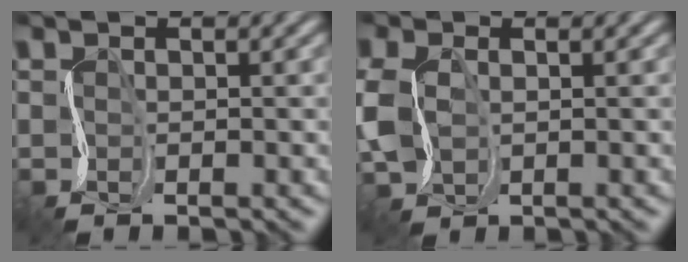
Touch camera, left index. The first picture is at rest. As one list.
[{"total": 4.2, "force": [0.5, 3.2, 2.7], "torque": [-0.081, 0.003, 0.016]}]